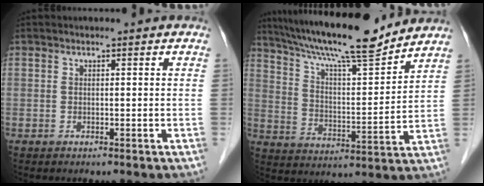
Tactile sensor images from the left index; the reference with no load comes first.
{"total": 17.4, "force": [15.2, 0.9, 8.4], "torque": [-0.147, 0.006, 0.247]}